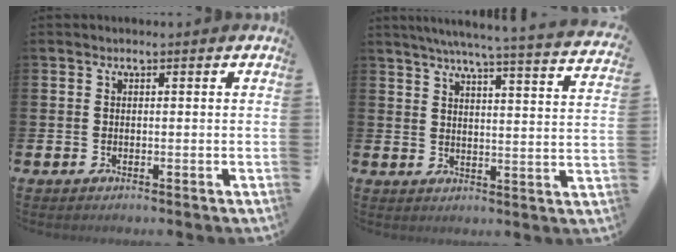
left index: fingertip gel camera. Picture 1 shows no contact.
{"total": 5.7, "force": [5.3, -0.4, 2.0], "torque": [-0.046, -0.045, 0.084]}